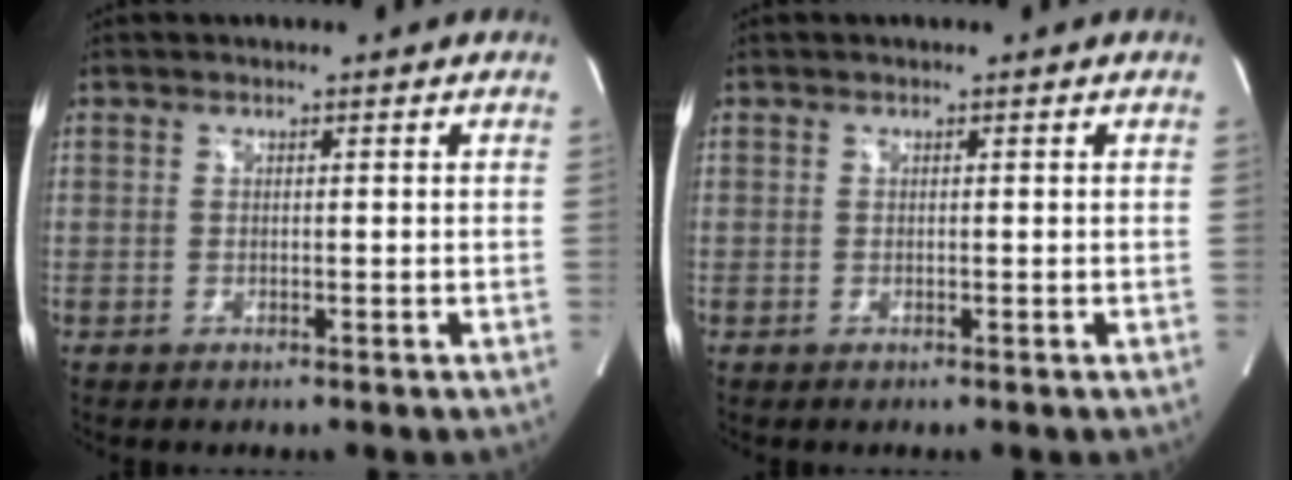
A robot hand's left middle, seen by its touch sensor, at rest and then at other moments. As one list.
[{"total": 0.0}]